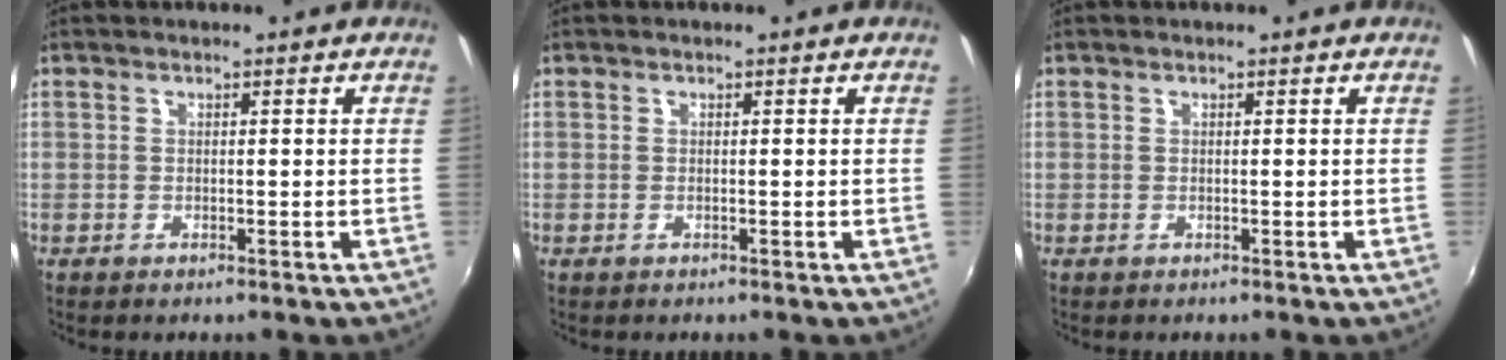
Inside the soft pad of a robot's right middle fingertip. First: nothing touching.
{"total": 0.0}
{"total": 0.0}